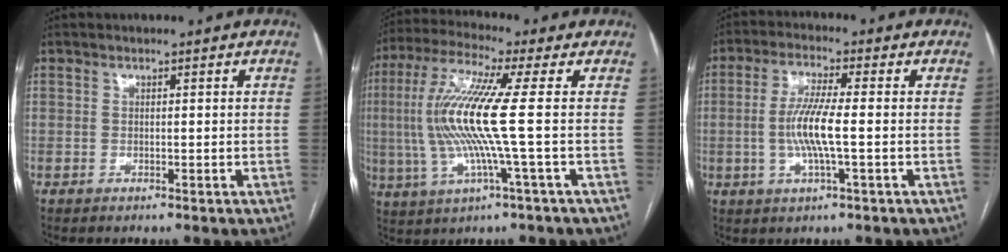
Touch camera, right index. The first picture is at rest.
{"total": 13.0, "force": [-0.1, -0.6, 12.9], "torque": [-0.281, 0.003, -0.010]}
{"total": 7.5, "force": [-0.9, 0.4, 7.5], "torque": [-0.154, -0.003, -0.021]}